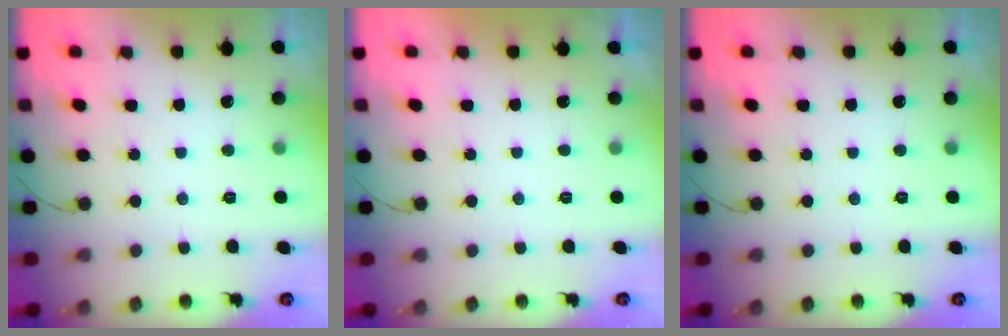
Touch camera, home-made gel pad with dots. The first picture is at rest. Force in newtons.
{"total": 2.3, "press": 2.2, "slide": 0.3}
{"total": 0.0}